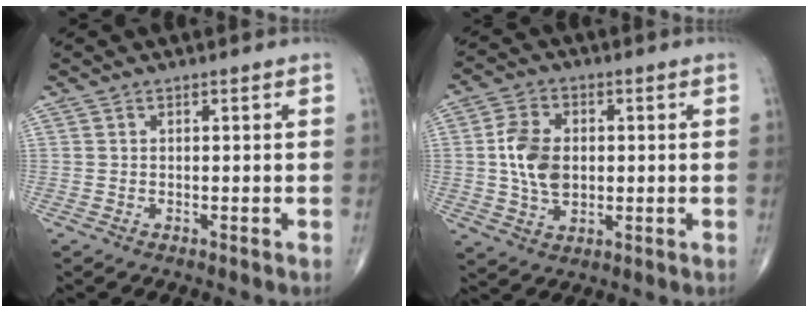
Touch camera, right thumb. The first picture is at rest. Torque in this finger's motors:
{"motor_torque": [1.48, 1.43, 0.93, 0.06, 0.06]}